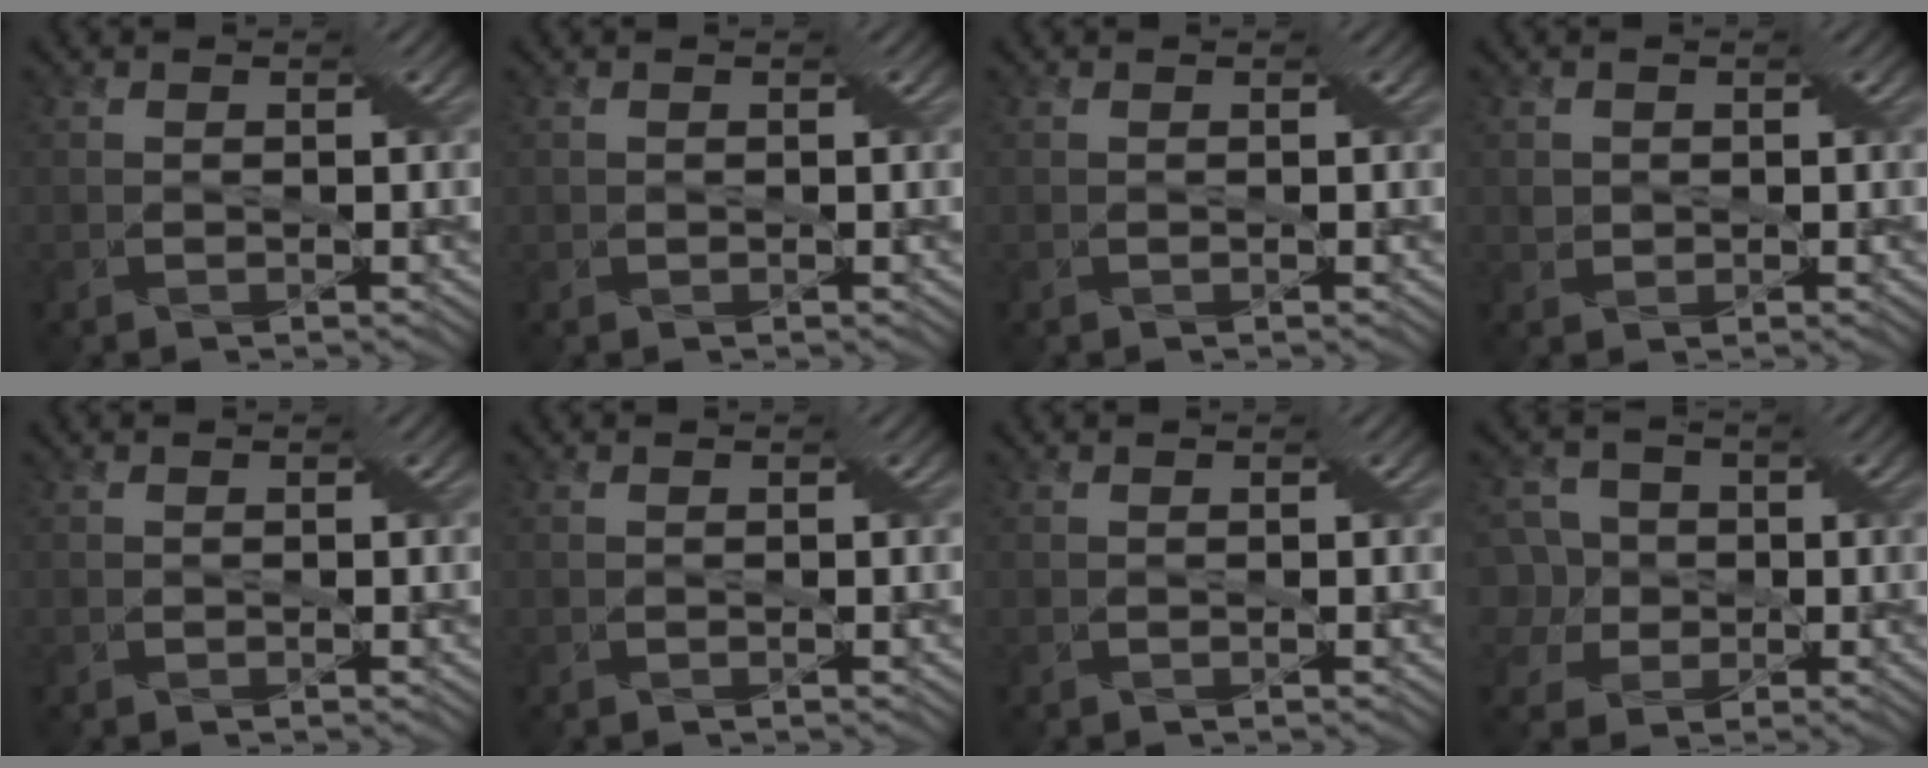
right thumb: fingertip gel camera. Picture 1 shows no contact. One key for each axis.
{"total": 0.5, "fx": 0.2, "fy": 0.5, "fz": 0.1, "tx": -0.002, "ty": -0.001, "tz": 0.003}
{"total": 0.0}
{"total": 1.6, "fx": 0.4, "fy": 1.5, "fz": 0.6, "tx": -0.019, "ty": -0.001, "tz": 0.002}
{"total": 0.0}
{"total": 0.0}
{"total": 0.0}
{"total": 8.7, "fx": -1.1, "fy": 8.0, "fz": 3.4, "tx": -0.126, "ty": 0.015, "tz": -0.045}